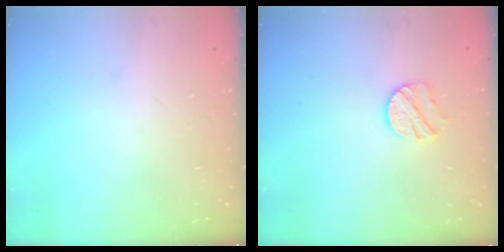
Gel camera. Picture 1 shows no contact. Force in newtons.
{"total": 8.9, "press": 8.9, "slide": 0.2}